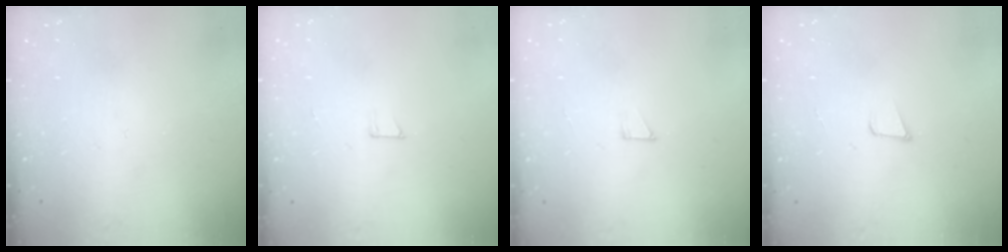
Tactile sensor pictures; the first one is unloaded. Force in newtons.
{"total": 3.9, "press": 3.9, "slide": 0.2}
{"total": 1.9, "press": 1.9, "slide": 0.1}
{"total": 3.4, "press": 2.2, "slide": 2.6}